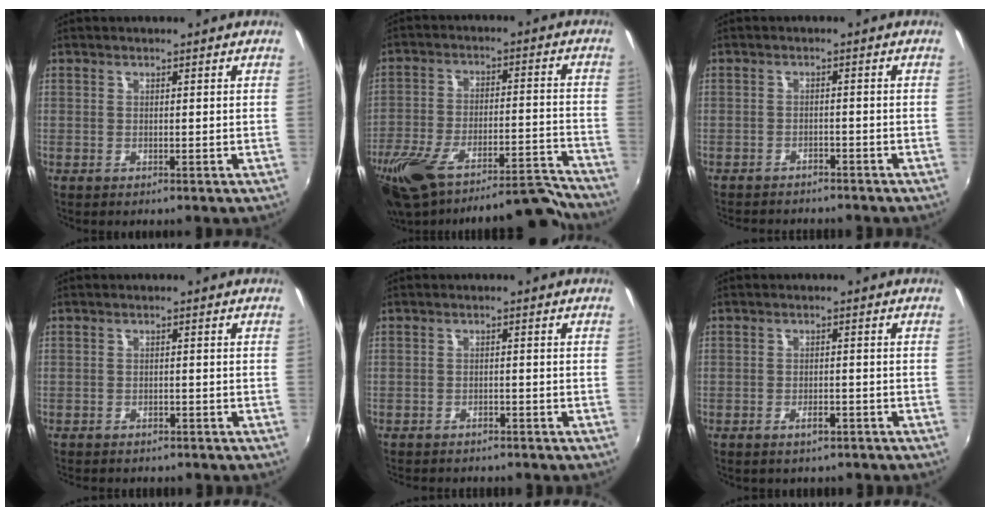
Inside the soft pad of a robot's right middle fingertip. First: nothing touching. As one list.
[{"total": 20.5, "force": [-18.0, 3.8, 9.0], "torque": [-0.169, -0.011, -0.274]}, {"total": 6.9, "force": [-6.3, 1.9, 2.1], "torque": [-0.058, -0.010, -0.090]}, {"total": 4.0, "force": [-3.6, 1.3, 1.3], "torque": [-0.035, -0.010, -0.053]}, {"total": 5.2, "force": [-4.7, 1.5, 1.6], "torque": [-0.047, -0.011, -0.069]}, {"total": 2.4, "force": [-2.0, 1.0, 1.1], "torque": [-0.022, 0.002, -0.024]}]